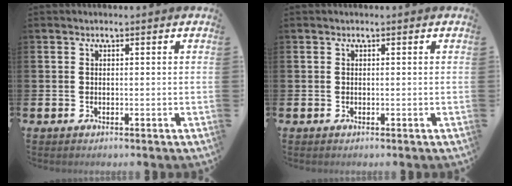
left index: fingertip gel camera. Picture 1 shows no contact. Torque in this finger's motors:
{"motor_torque": [-0.06, 0.02, 0.00, 0.00]}